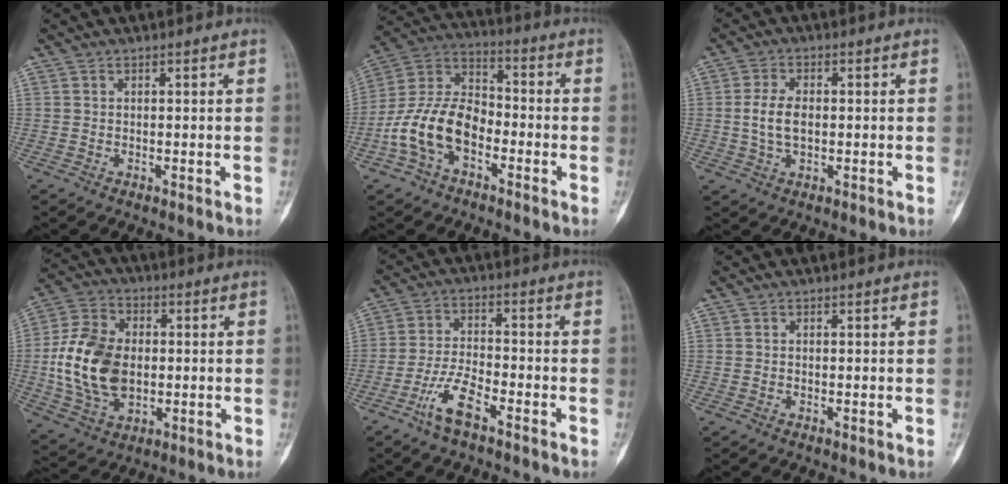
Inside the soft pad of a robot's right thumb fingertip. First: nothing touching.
{"total": 14.3, "force": [-5.1, 8.8, 10.0], "torque": [-0.191, 0.051, -0.104]}
{"total": 5.6, "force": [-0.1, 3.2, 4.5], "torque": [-0.095, 0.004, -0.003]}
{"total": 16.5, "force": [-0.6, 11.1, 12.1], "torque": [-0.223, 0.009, -0.007]}
{"total": 7.5, "force": [-4.6, 2.3, 5.4], "torque": [-0.114, 0.023, -0.091]}
{"total": 0.0}